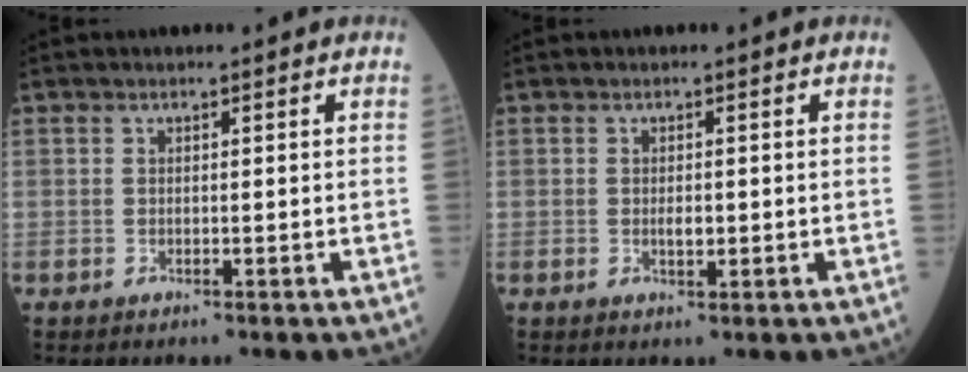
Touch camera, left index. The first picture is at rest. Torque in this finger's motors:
{"motor_torque": [0.26, -0.06, 0.04, 0.03]}